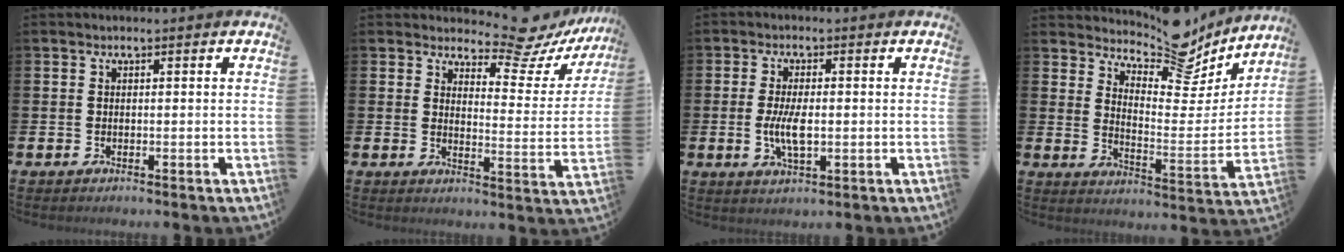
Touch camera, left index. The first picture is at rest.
{"total": 8.3, "force": [7.4, 2.4, 2.7], "torque": [-0.050, -0.056, 0.125]}
{"total": 4.9, "force": [-0.2, 2.0, 4.5], "torque": [-0.077, -0.003, -0.010]}
{"total": 10.4, "force": [9.3, 3.0, 3.5], "torque": [-0.078, -0.067, 0.165]}